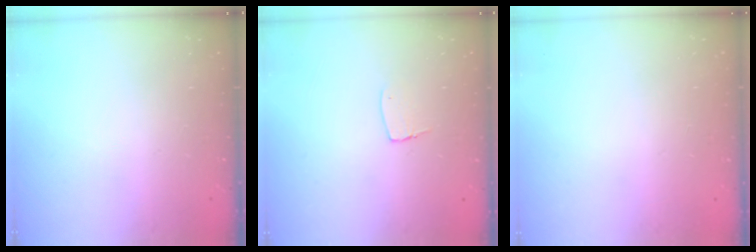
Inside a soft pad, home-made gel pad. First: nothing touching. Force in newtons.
{"total": 5.6, "press": 5.5, "slide": 0.4}
{"total": 0.0}